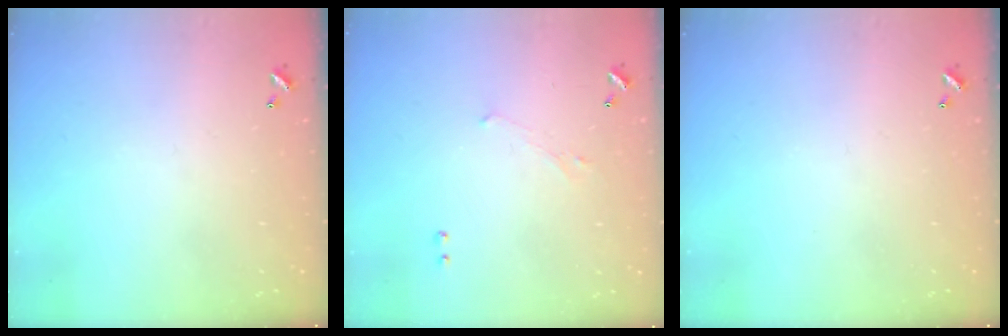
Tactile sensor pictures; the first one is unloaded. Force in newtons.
{"total": 0.9, "press": 0.8, "slide": 0.5}
{"total": 0.0}